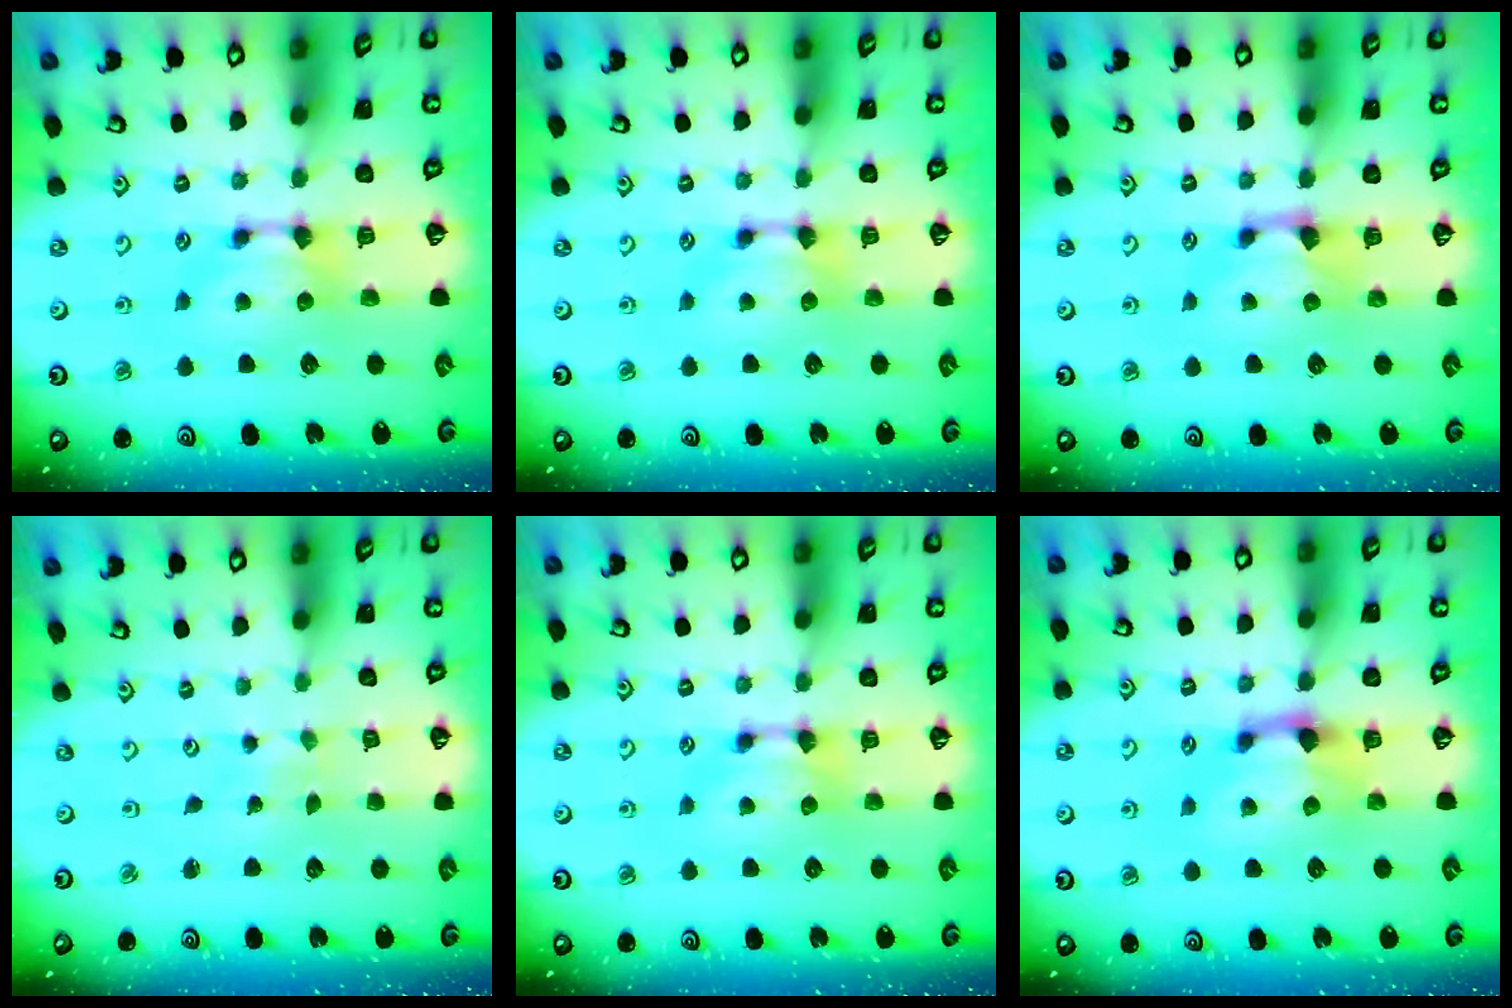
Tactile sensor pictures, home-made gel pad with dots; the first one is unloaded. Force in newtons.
{"total": 0.0}
{"total": 0.6, "press": 0.1, "slide": 0.6}
{"total": 5.2, "press": 5.2, "slide": 0.2}
{"total": 0.0}
{"total": 1.6, "press": 1.0, "slide": 1.3}